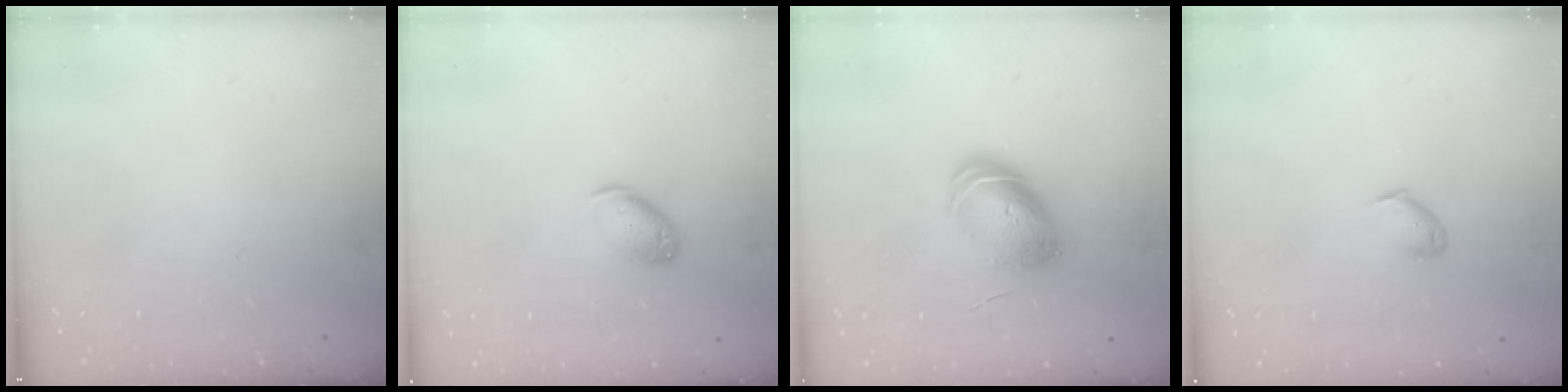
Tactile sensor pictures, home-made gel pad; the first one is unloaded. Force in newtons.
{"total": 8.4, "press": 8.3, "slide": 1.1}
{"total": 9.0, "press": 9.0, "slide": 0.7}
{"total": 4.3, "press": 4.2, "slide": 0.8}